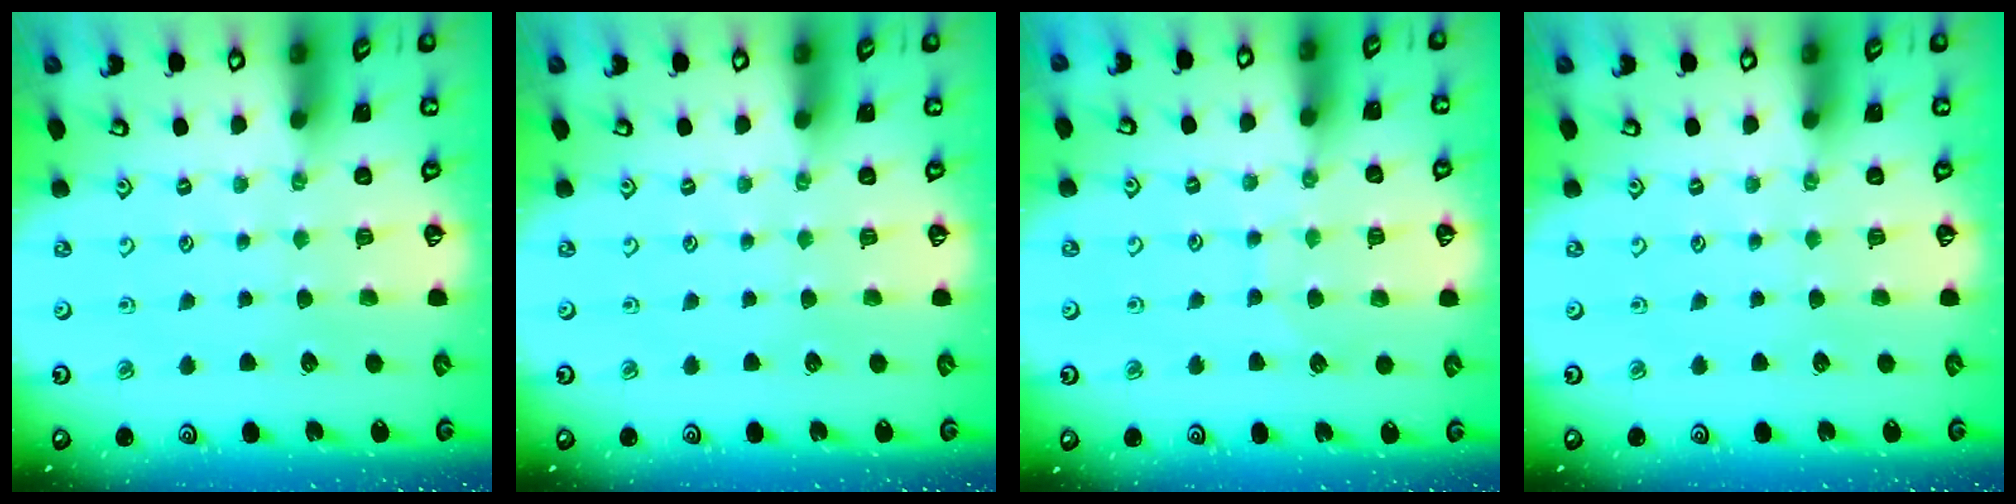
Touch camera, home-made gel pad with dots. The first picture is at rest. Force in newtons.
{"total": 0.0}
{"total": 6.2, "press": 6.2, "slide": 0.5}
{"total": 0.0}